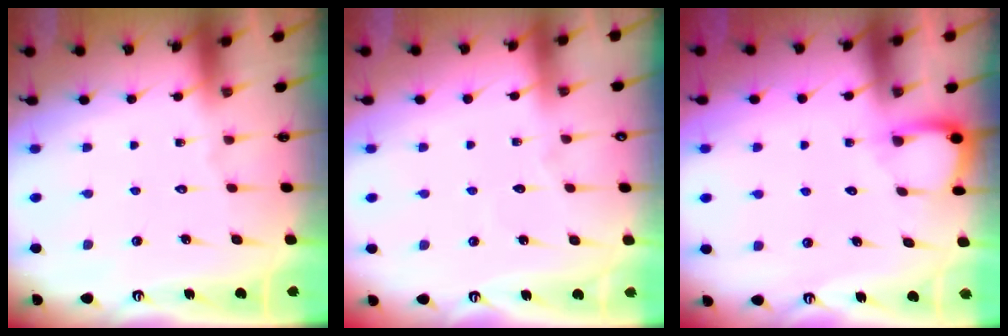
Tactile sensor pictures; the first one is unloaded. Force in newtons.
{"total": 2.6, "press": 2.6, "slide": 0.4}
{"total": 4.2, "press": 4.2, "slide": 0.4}